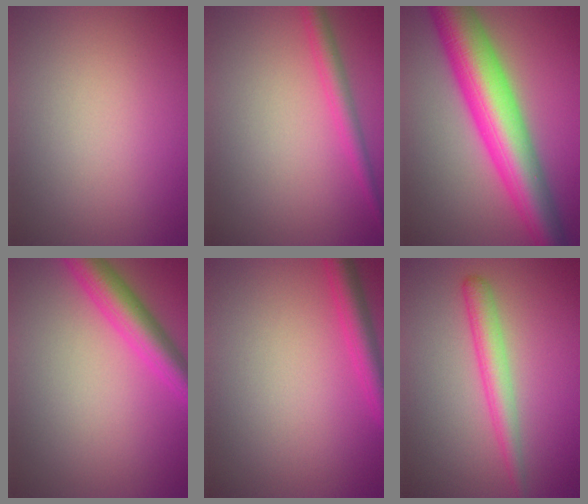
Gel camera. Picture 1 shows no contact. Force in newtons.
{"total": 2.1, "press": 2.1, "slide": 0.1}
{"total": 10.2, "press": 10.2, "slide": 0.3}
{"total": 4.5, "press": 4.5, "slide": 0.2}
{"total": 2.8, "press": 2.8, "slide": 0.1}
{"total": 2.8, "press": 2.8, "slide": 0.2}